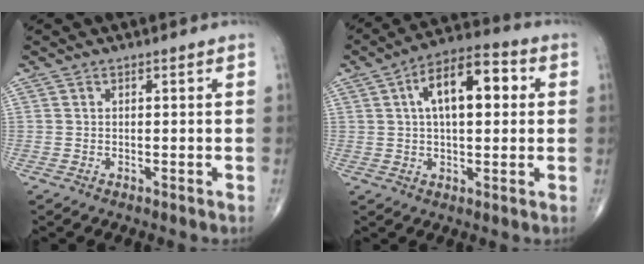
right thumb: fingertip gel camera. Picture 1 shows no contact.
{"total": 13.1, "force": [2.9, 6.3, 11.1], "torque": [-0.166, 0.024, 0.038]}